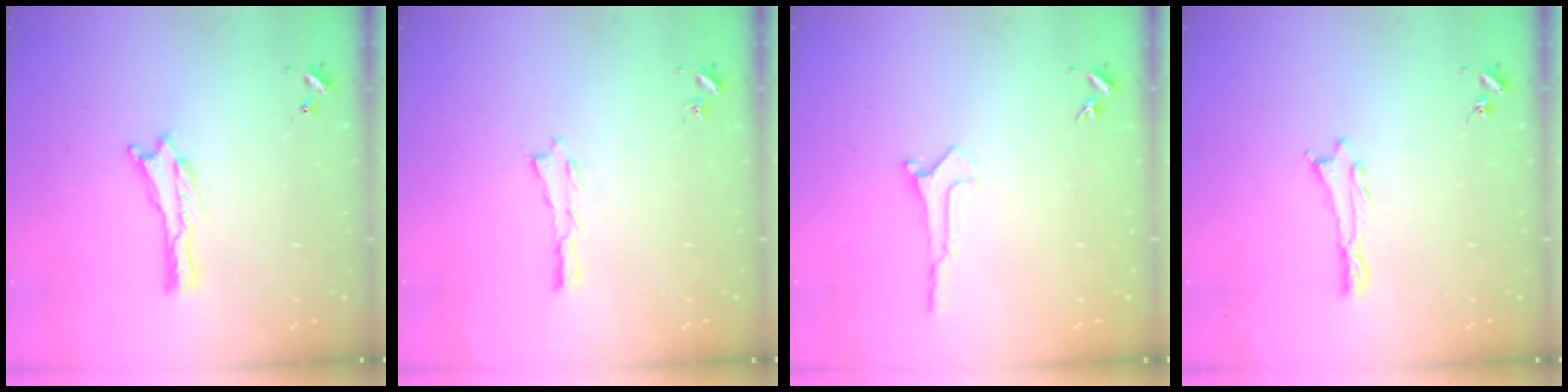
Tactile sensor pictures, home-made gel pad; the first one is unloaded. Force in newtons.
{"total": 0.0}
{"total": 0.0}
{"total": 0.6, "press": 0.5, "slide": 0.2}